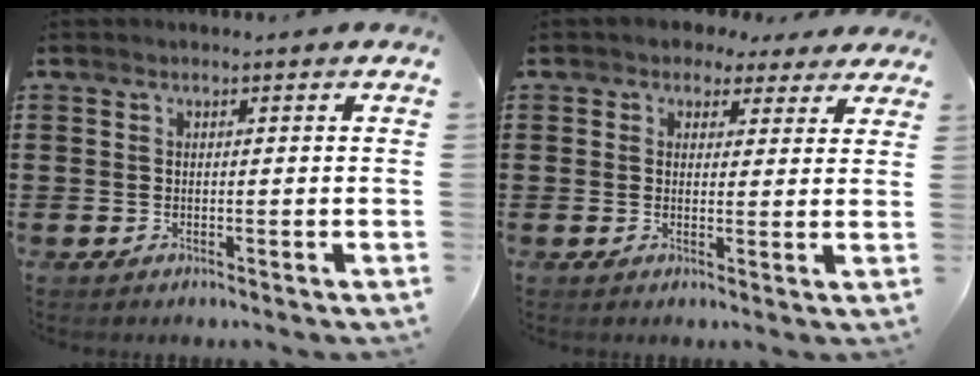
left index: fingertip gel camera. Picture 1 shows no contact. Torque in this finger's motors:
{"motor_torque": [2.14, 0.00, 0.31, 0.02]}